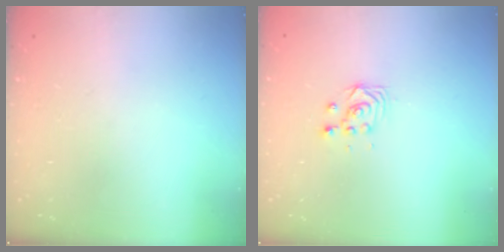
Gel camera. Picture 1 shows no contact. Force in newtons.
{"total": 3.4, "press": 3.4, "slide": 0.2}